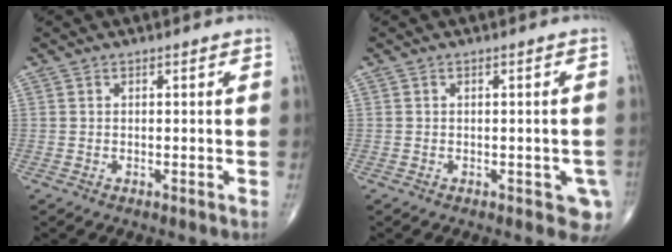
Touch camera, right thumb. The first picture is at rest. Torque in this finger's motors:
{"motor_torque": [0.04, 0.19, -0.09, -0.08, 0.08]}